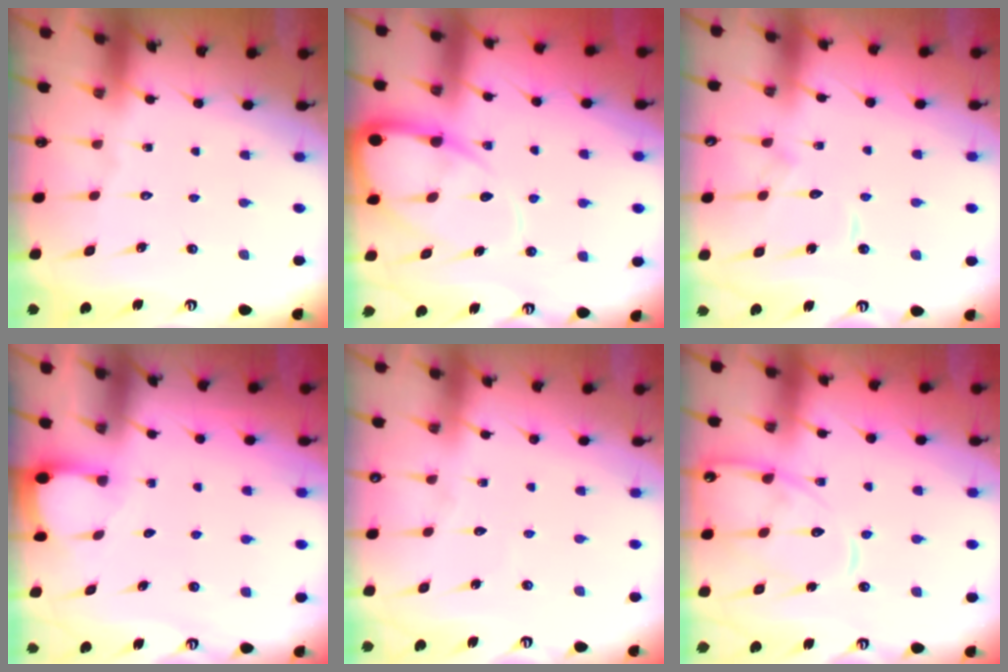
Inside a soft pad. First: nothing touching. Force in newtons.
{"total": 11.3, "press": 11.2, "slide": 1.3}
{"total": 8.5, "press": 8.5, "slide": 0.8}
{"total": 2.1, "press": 2.1, "slide": 0.3}
{"total": 2.5, "press": 2.5, "slide": 0.3}
{"total": 14.0, "press": 14.0, "slide": 1.3}